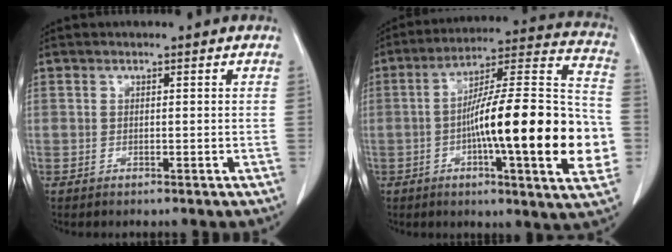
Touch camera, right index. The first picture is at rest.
{"total": 24.6, "force": [-4.6, 2.5, 24.1], "torque": [-0.314, 0.011, -0.071]}